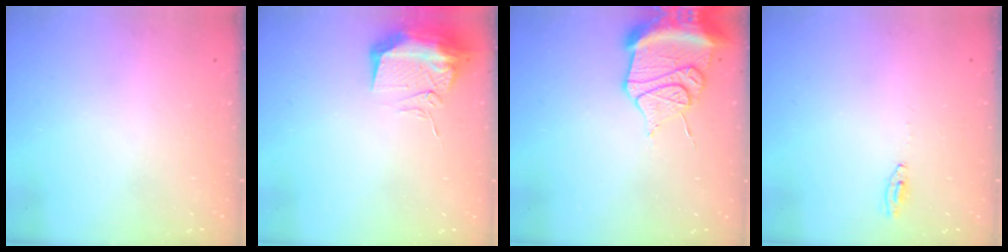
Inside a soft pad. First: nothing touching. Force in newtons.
{"total": 11.4, "press": 11.2, "slide": 1.9}
{"total": 15.7, "press": 14.5, "slide": 6.0}
{"total": 2.0, "press": 2.0, "slide": 0.2}